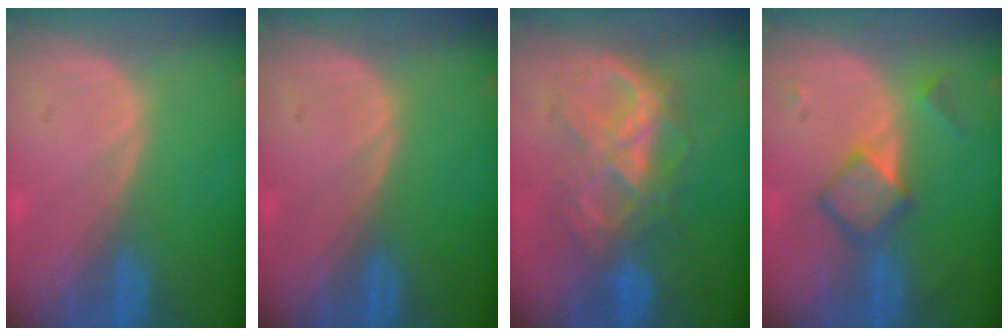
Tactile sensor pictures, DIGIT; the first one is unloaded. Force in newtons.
{"total": 0.0}
{"total": 7.9, "press": 7.9, "slide": 0.6}
{"total": 5.1, "press": 5.1, "slide": 0.0}